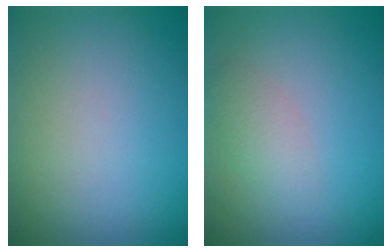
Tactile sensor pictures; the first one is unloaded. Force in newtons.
{"total": 1.8, "press": 1.8, "slide": 0.2}